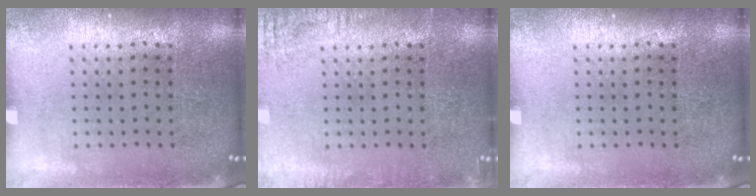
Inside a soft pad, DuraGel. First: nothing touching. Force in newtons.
{"total": 1.8, "press": 1.8, "slide": 0.1}
{"total": 0.0}